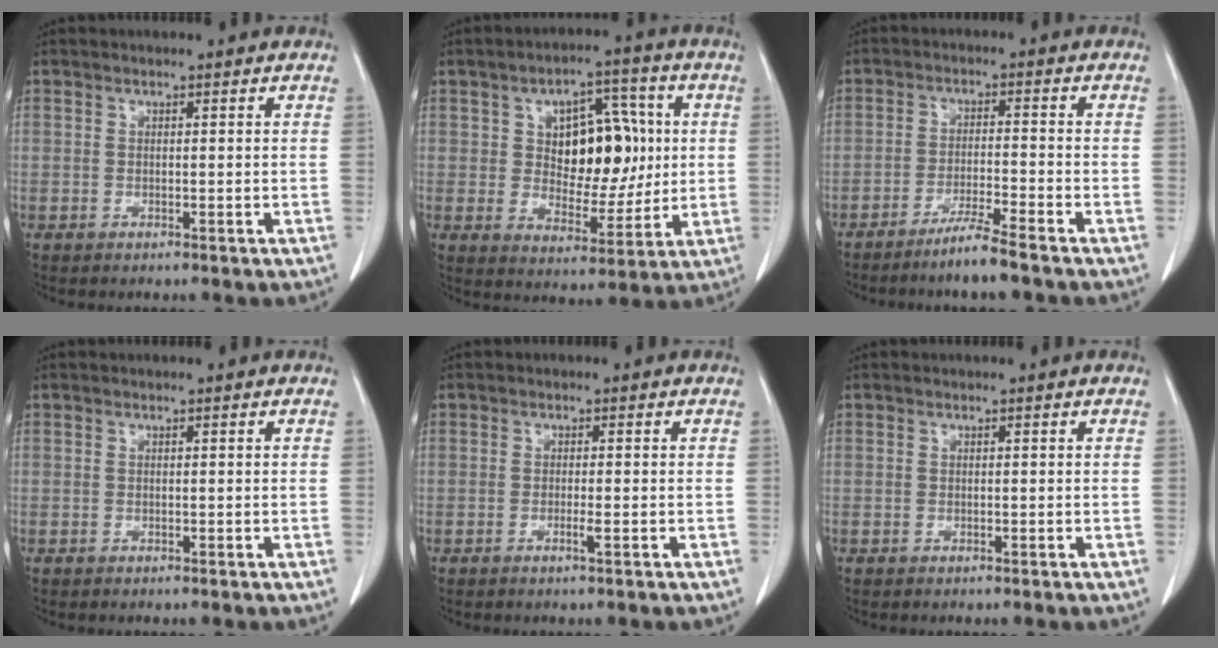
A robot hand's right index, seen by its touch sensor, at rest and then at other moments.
{"total": 12.8, "force": [2.0, 7.0, 10.5], "torque": [-0.152, 0.022, 0.039]}
{"total": 5.2, "force": [-4.1, -0.9, 3.0], "torque": [-0.056, -0.014, -0.082]}
{"total": 0.0}
{"total": 1.2, "force": [-0.6, -0.2, 1.1], "torque": [-0.022, -0.002, -0.011]}
{"total": 0.0}